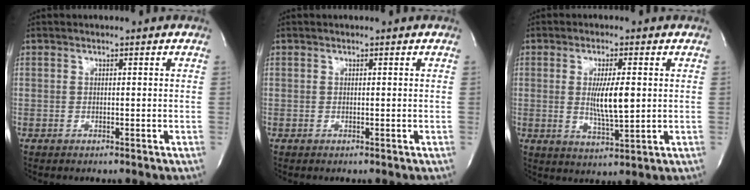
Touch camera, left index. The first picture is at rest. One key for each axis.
{"total": 0.0}
{"total": 6.5, "fx": 0.6, "fy": 1.0, "fz": 6.4, "tx": -0.117, "ty": -0.012, "tz": 0.014}